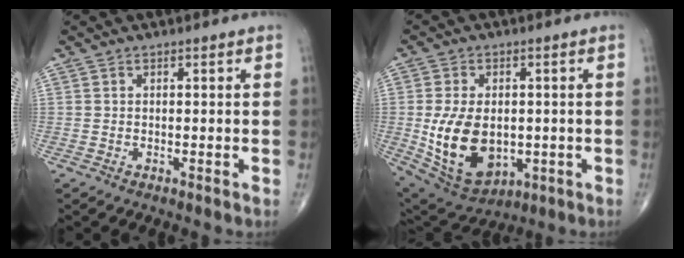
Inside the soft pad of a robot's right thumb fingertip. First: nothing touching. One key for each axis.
{"total": 15.1, "fx": -1.6, "fy": 9.7, "fz": 11.4, "tx": -0.188, "ty": -0.007, "tz": 0.000}